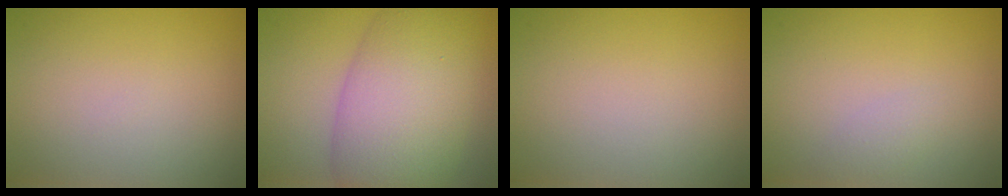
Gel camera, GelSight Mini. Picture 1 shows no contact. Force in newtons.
{"total": 10.1, "press": 10.1, "slide": 0.5}
{"total": 0.0}
{"total": 1.1, "press": 1.1, "slide": 0.0}